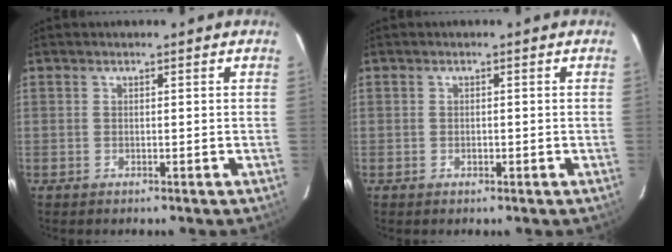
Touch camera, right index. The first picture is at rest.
{"total": 0.6, "force": [-0.2, 0.5, 0.2], "torque": [-0.001, 0.000, -0.003]}